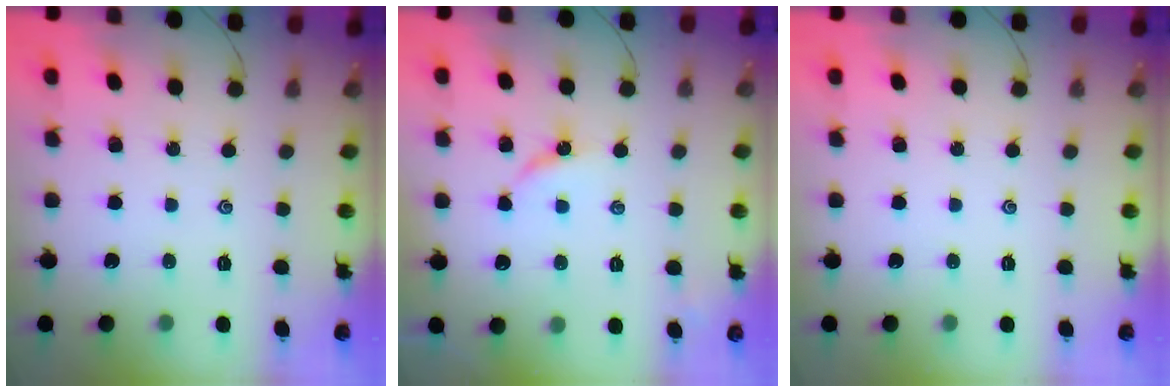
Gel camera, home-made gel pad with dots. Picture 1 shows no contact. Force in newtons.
{"total": 2.5, "press": 2.5, "slide": 0.4}
{"total": 0.0}